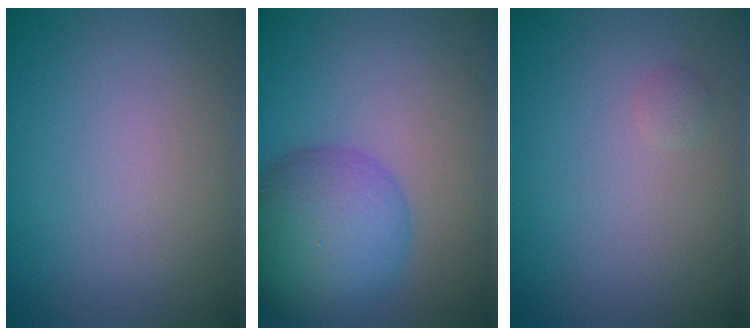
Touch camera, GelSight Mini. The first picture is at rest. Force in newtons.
{"total": 8.0, "press": 8.0, "slide": 0.3}
{"total": 0.6, "press": 0.6, "slide": 0.1}